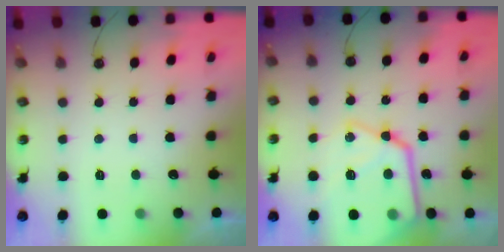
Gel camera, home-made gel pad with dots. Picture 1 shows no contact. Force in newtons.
{"total": 21.9, "press": 21.8, "slide": 2.4}